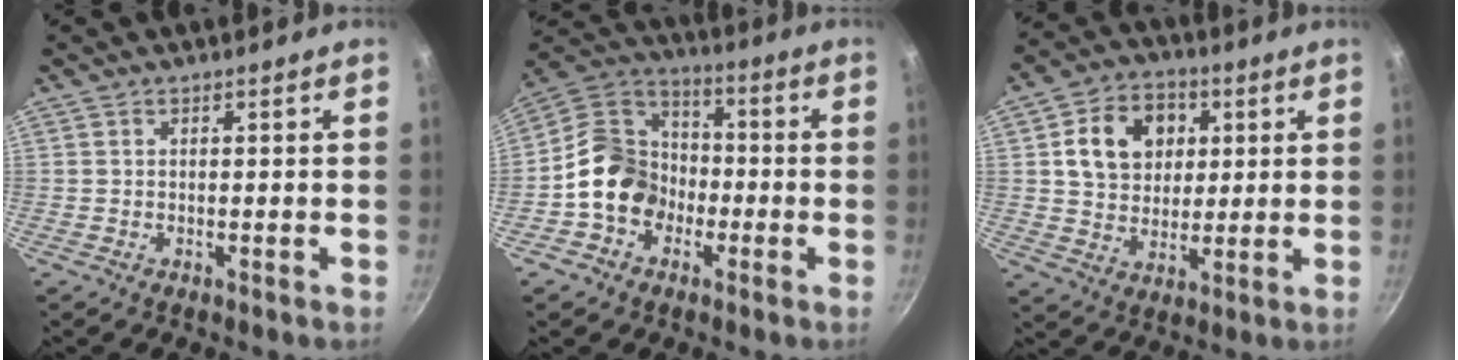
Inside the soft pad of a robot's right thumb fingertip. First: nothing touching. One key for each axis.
{"total": 12.9, "fx": -3.6, "fy": 10.6, "fz": 6.5, "tx": -0.070, "ty": 0.049, "tz": -0.083}
{"total": 12.8, "fx": 3.2, "fy": 10.2, "fz": 7.0, "tx": -0.086, "ty": 0.005, "tz": 0.049}